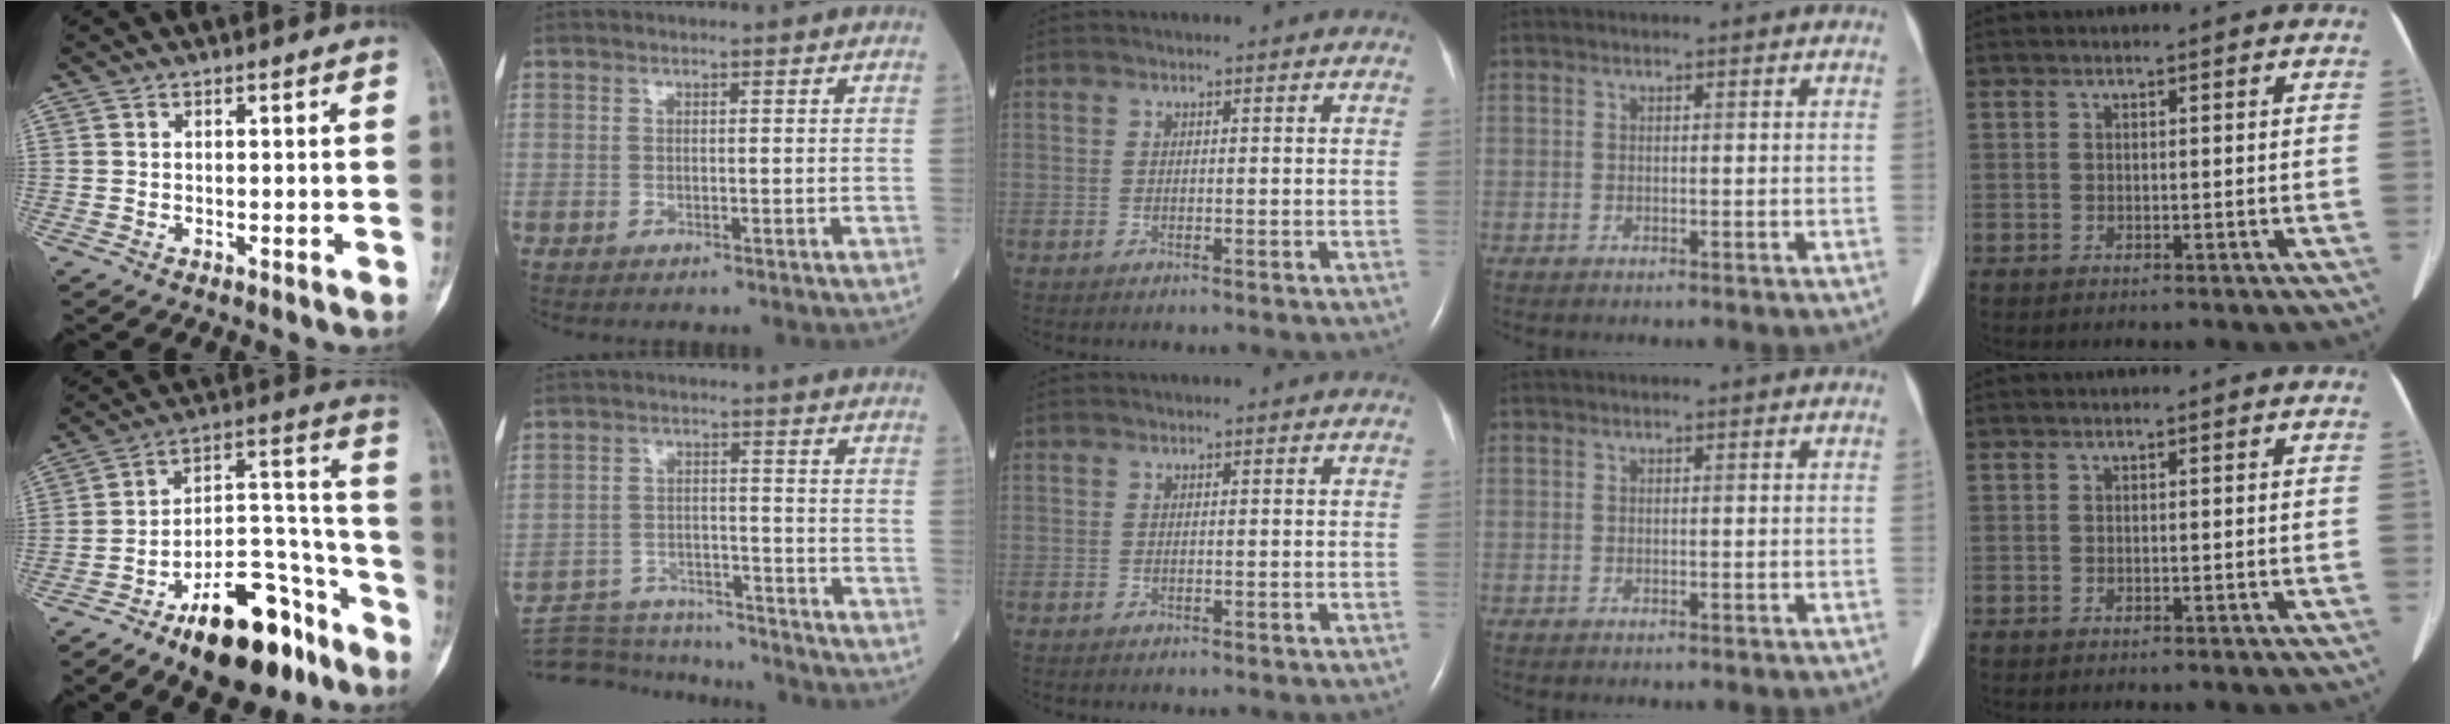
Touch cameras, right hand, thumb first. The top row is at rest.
{"thumb": {"total": 21.9, "force": [-14.2, 9.3, 13.9], "torque": [-0.165, 0.107, -0.226]}, "index": {"total": 14.1, "force": [-13.7, 2.7, 2.2], "torque": [-0.040, 0.013, -0.206]}}